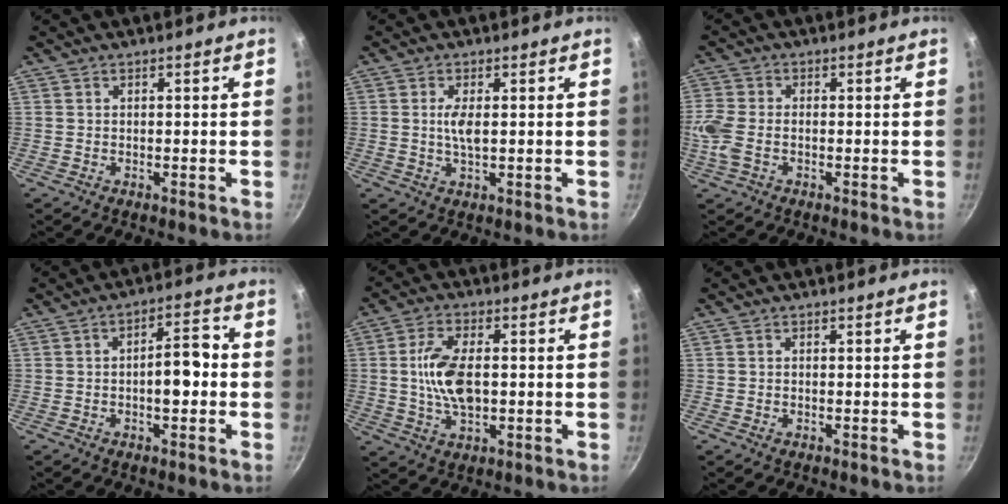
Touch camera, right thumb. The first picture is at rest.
{"total": 3.6, "force": [0.4, 1.2, 3.4], "torque": [-0.071, -0.001, 0.008]}
{"total": 6.4, "force": [-1.5, 4.0, 4.8], "torque": [-0.116, 0.003, -0.040]}
{"total": 7.1, "force": [-1.0, 3.1, 6.3], "torque": [-0.074, 0.028, -0.018]}
{"total": 10.0, "force": [0.2, 5.1, 8.6], "torque": [-0.163, 0.007, 0.003]}
{"total": 0.0}